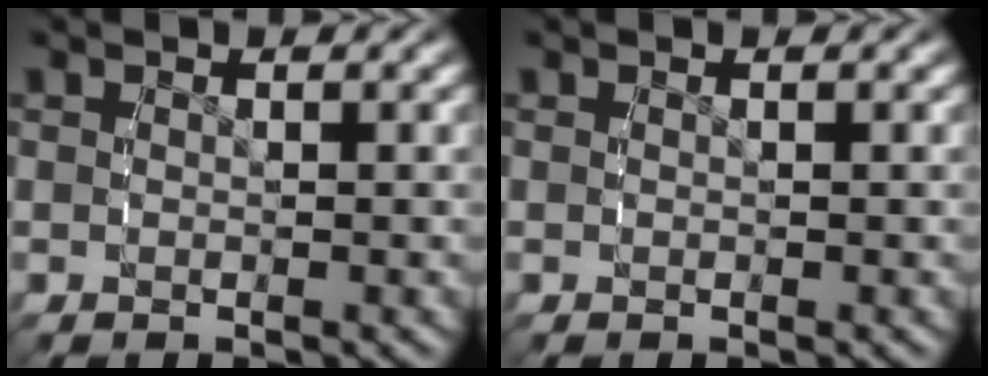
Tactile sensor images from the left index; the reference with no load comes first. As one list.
[{"total": 0.0}]